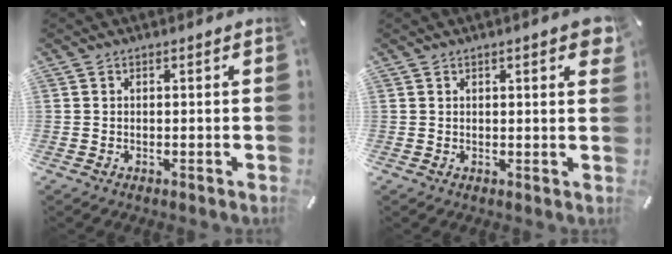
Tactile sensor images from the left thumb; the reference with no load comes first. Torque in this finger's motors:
{"motor_torque": [0.11, -0.34, -0.01, -0.01, 0.00]}